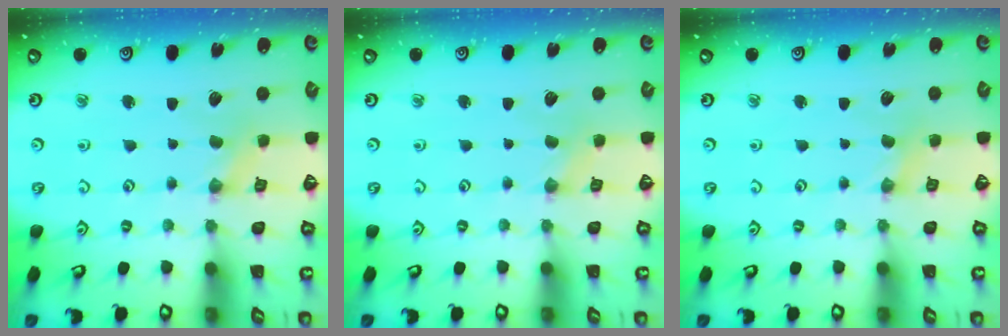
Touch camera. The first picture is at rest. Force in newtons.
{"total": 0.0}
{"total": 1.2, "press": 1.2, "slide": 0.3}